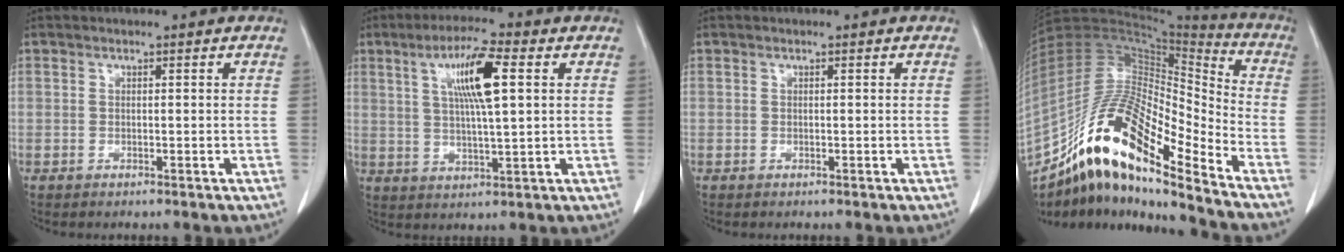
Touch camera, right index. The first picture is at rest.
{"total": 9.5, "force": [2.9, 0.9, 8.9], "torque": [-0.163, 0.008, 0.052]}
{"total": 0.0}
{"total": 20.7, "force": [-14.0, 4.0, 14.7], "torque": [-0.302, 0.012, -0.254]}